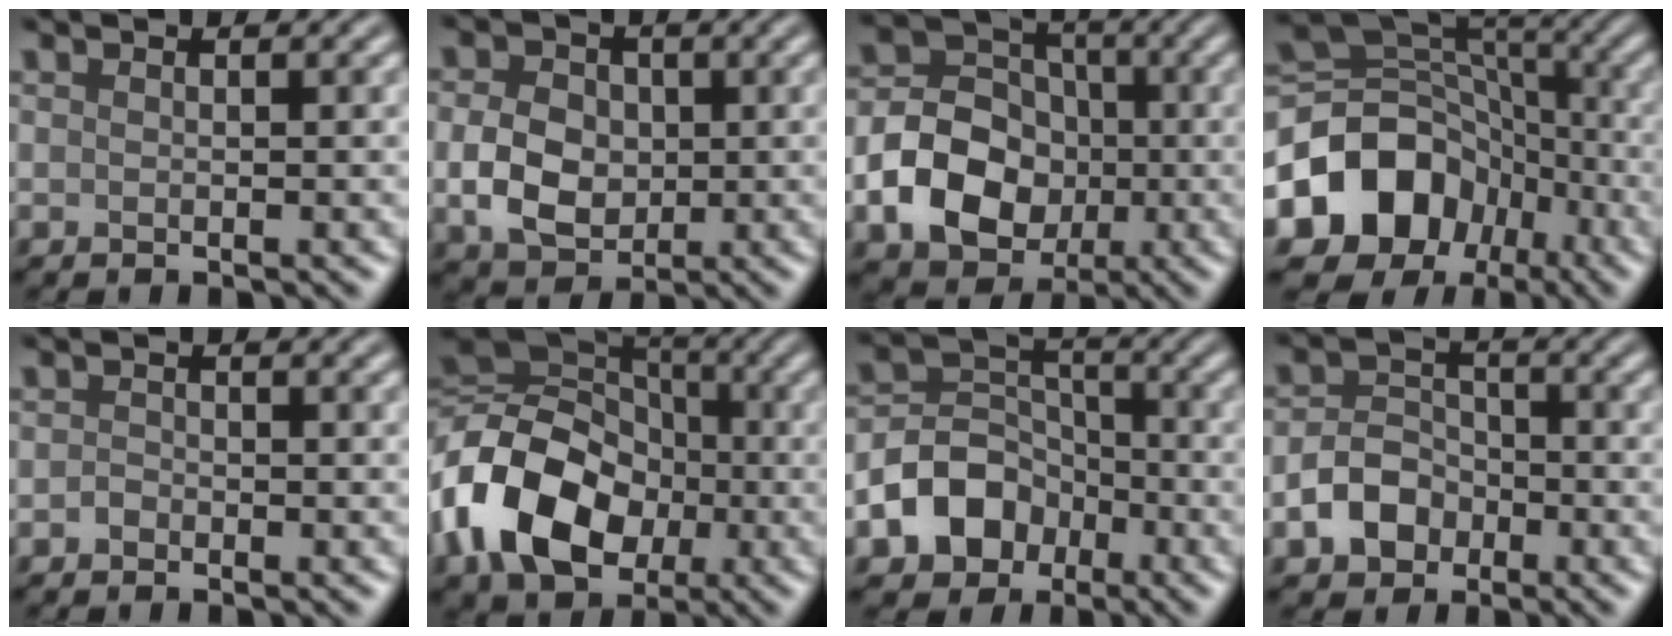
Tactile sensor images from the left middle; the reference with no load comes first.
{"total": 5.1, "force": [-0.3, 4.0, 3.1], "torque": [-0.060, 0.002, -0.009]}
{"total": 8.3, "force": [-2.1, 6.5, 4.6], "torque": [-0.069, -0.003, -0.051]}
{"total": 11.7, "force": [-4.0, 9.6, 5.4], "torque": [-0.118, -0.003, -0.081]}
{"total": 0.7, "force": [-0.4, 0.5, 0.2], "torque": [-0.003, -0.001, -0.009]}
{"total": 14.3, "force": [-3.6, 10.5, 9.0], "torque": [-0.200, -0.011, -0.077]}
{"total": 6.5, "force": [-3.1, 5.1, 2.8], "torque": [-0.032, 0.006, -0.069]}
{"total": 4.0, "force": [-1.8, 3.0, 1.9], "torque": [-0.034, 0.003, -0.035]}